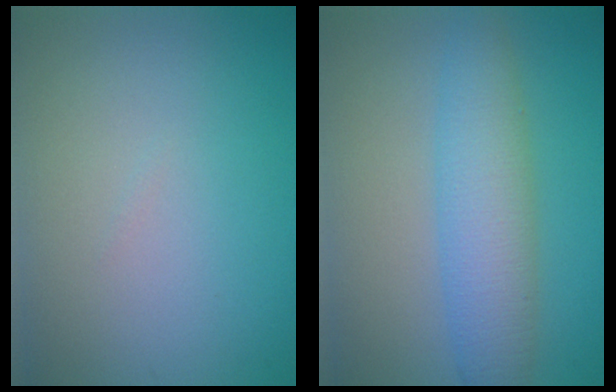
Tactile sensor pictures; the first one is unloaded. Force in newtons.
{"total": 5.1, "press": 5.1, "slide": 0.2}